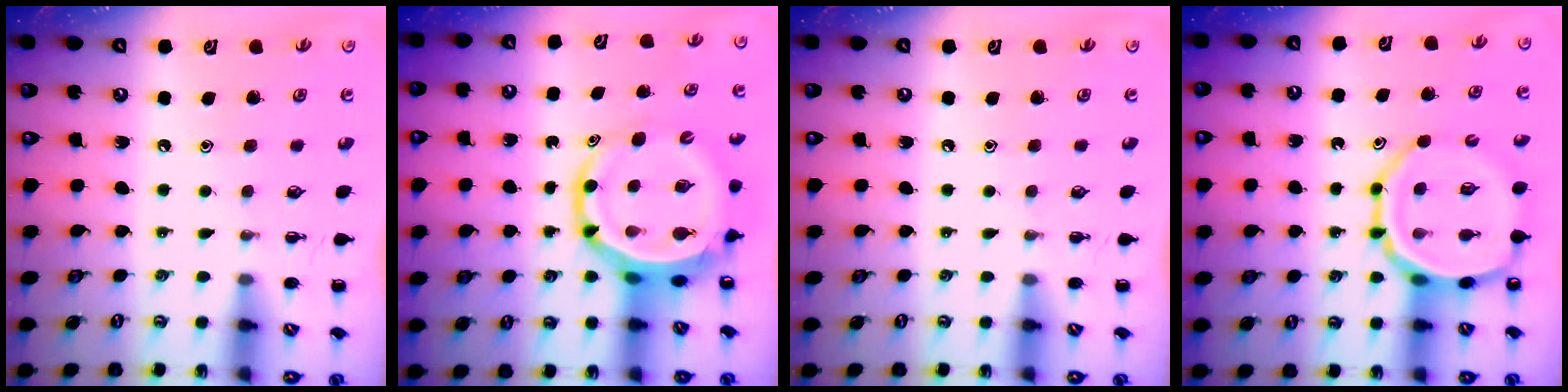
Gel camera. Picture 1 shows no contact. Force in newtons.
{"total": 8.9, "press": 8.5, "slide": 2.5}
{"total": 0.0}
{"total": 13.8, "press": 13.4, "slide": 3.3}